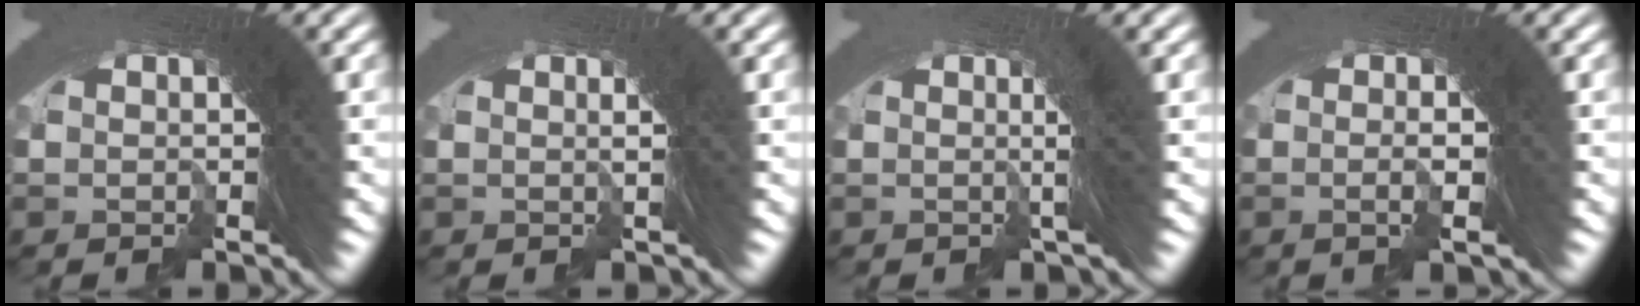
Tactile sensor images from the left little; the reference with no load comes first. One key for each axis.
{"total": 2.5, "fx": 0.9, "fy": 1.1, "fz": 2.0, "tx": -0.034, "ty": 0.011, "tz": 0.006}
{"total": 2.8, "fx": 0.9, "fy": 0.7, "fz": 2.6, "tx": -0.040, "ty": 0.019, "tz": 0.001}
{"total": 3.6, "fx": 0.6, "fy": 1.9, "fz": 3.0, "tx": -0.032, "ty": 0.019, "tz": -0.006}